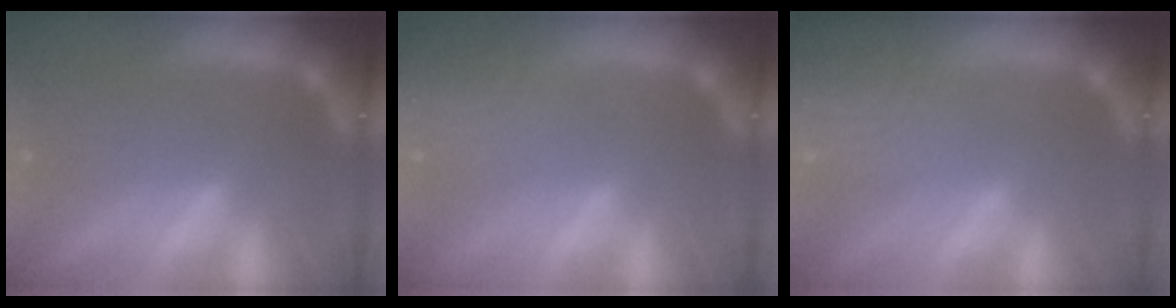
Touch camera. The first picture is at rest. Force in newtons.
{"total": 6.1}
{"total": 10.1}